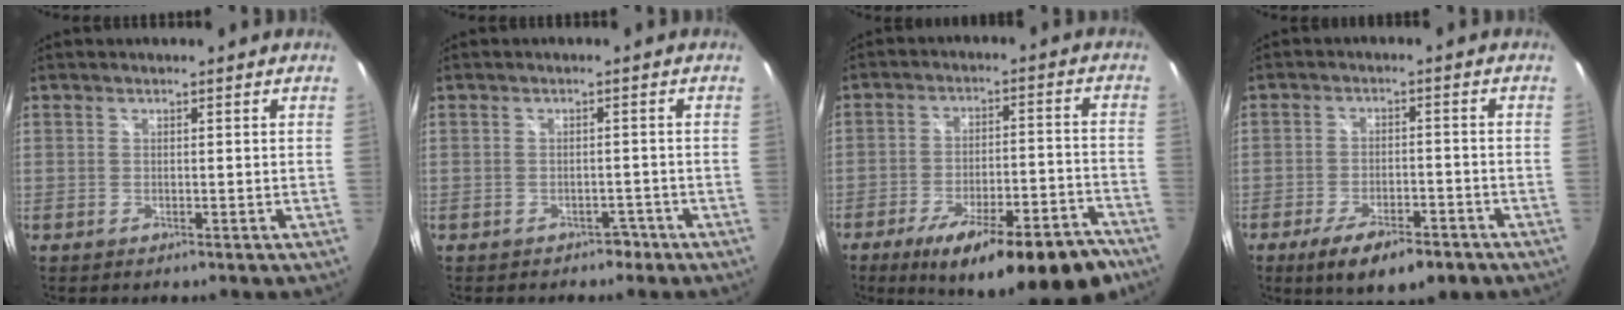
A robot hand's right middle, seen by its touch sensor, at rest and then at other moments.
{"total": 3.0, "force": [-2.1, 1.9, 0.7], "torque": [-0.014, 0.002, -0.023]}
{"total": 20.7, "force": [-14.9, 5.1, 13.5], "torque": [-0.204, -0.027, -0.205]}
{"total": 10.5, "force": [-7.1, 3.6, 6.8], "torque": [-0.137, -0.021, -0.109]}